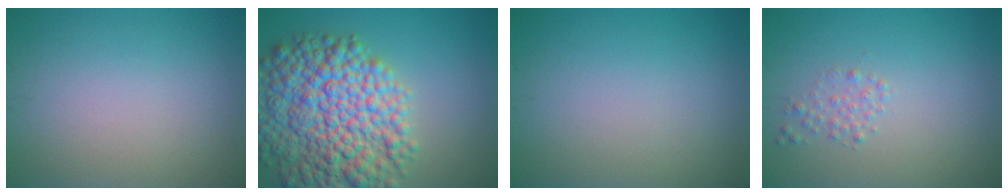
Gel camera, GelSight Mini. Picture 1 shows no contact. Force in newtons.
{"total": 12.3, "press": 12.3, "slide": 0.5}
{"total": 0.0}
{"total": 1.2, "press": 1.2, "slide": 0.0}